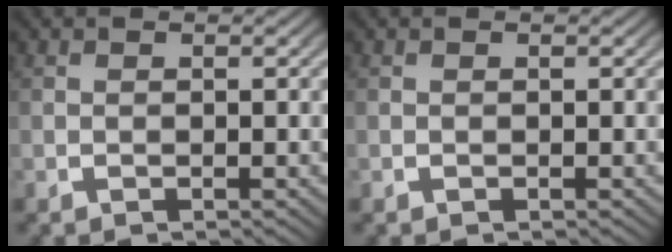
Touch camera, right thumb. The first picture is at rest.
{"total": 0.0}